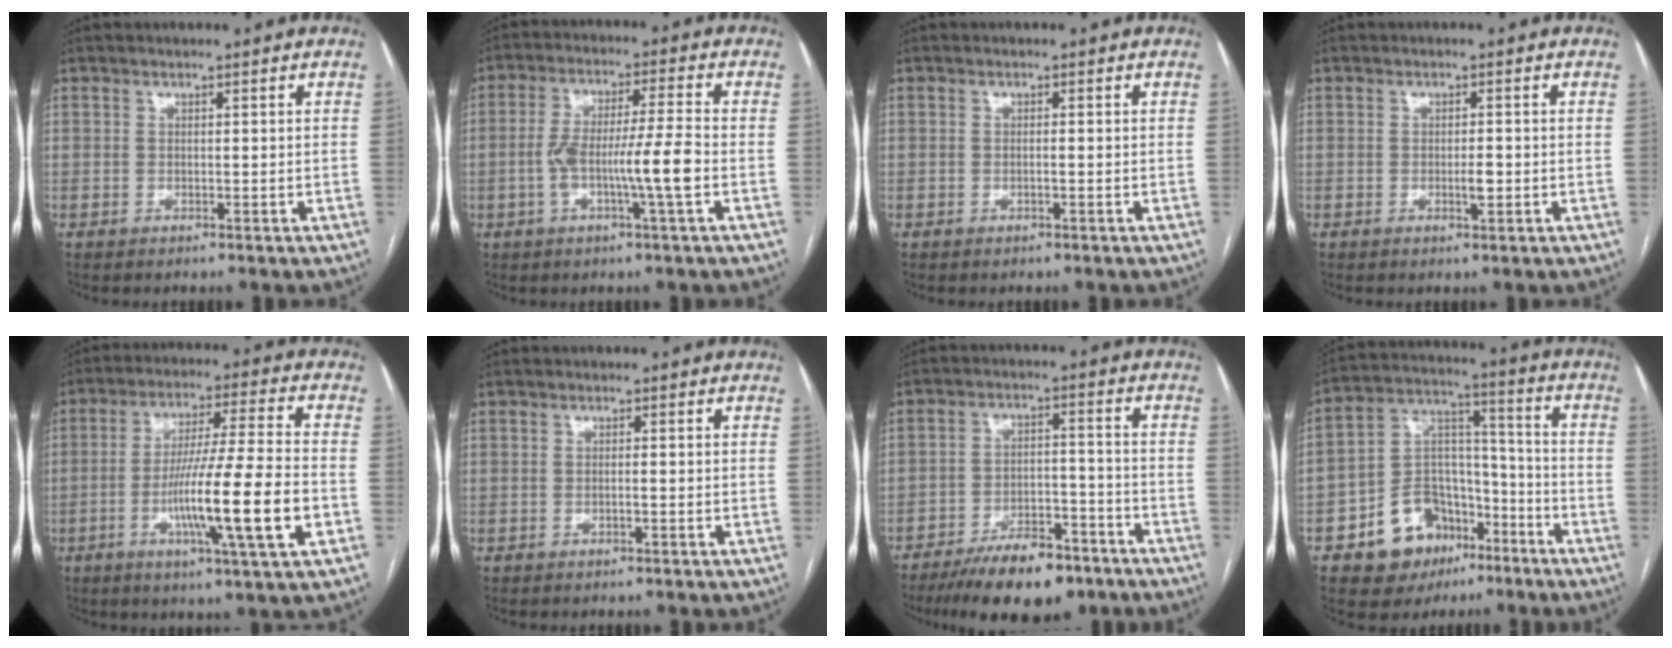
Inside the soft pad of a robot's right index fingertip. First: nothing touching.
{"total": 9.3, "force": [-2.3, -0.3, 9.0], "torque": [-0.170, 0.006, -0.044]}
{"total": 0.7, "force": [-0.2, -0.2, 0.6], "torque": [-0.013, 0.000, -0.002]}
{"total": 1.9, "force": [-0.4, 0.2, 1.8], "torque": [-0.032, -0.001, -0.007]}
{"total": 15.9, "force": [-4.4, -0.5, 15.3], "torque": [-0.271, -0.012, -0.078]}
{"total": 0.8, "force": [-0.2, -0.2, 0.8], "torque": [-0.016, 0.000, -0.003]}
{"total": 12.8, "force": [-9.6, 4.5, 7.2], "torque": [-0.109, 0.005, -0.156]}
{"total": 13.7, "force": [-7.5, 9.6, 6.3], "torque": [-0.107, 0.046, -0.117]}